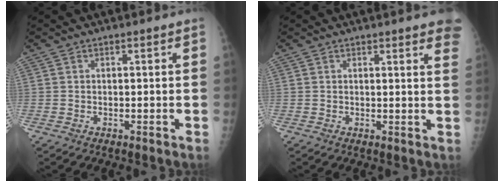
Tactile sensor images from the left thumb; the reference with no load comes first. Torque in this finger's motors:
{"motor_torque": [2.28, 0.91, 0.68, -0.31, 0.01]}